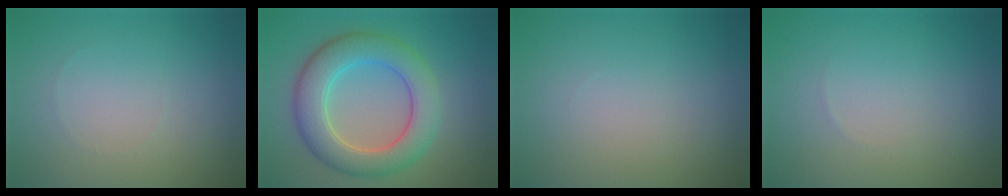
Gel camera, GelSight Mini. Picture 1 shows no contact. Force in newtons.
{"total": 6.5, "press": 6.5, "slide": 0.4}
{"total": 0.0}
{"total": 0.0}